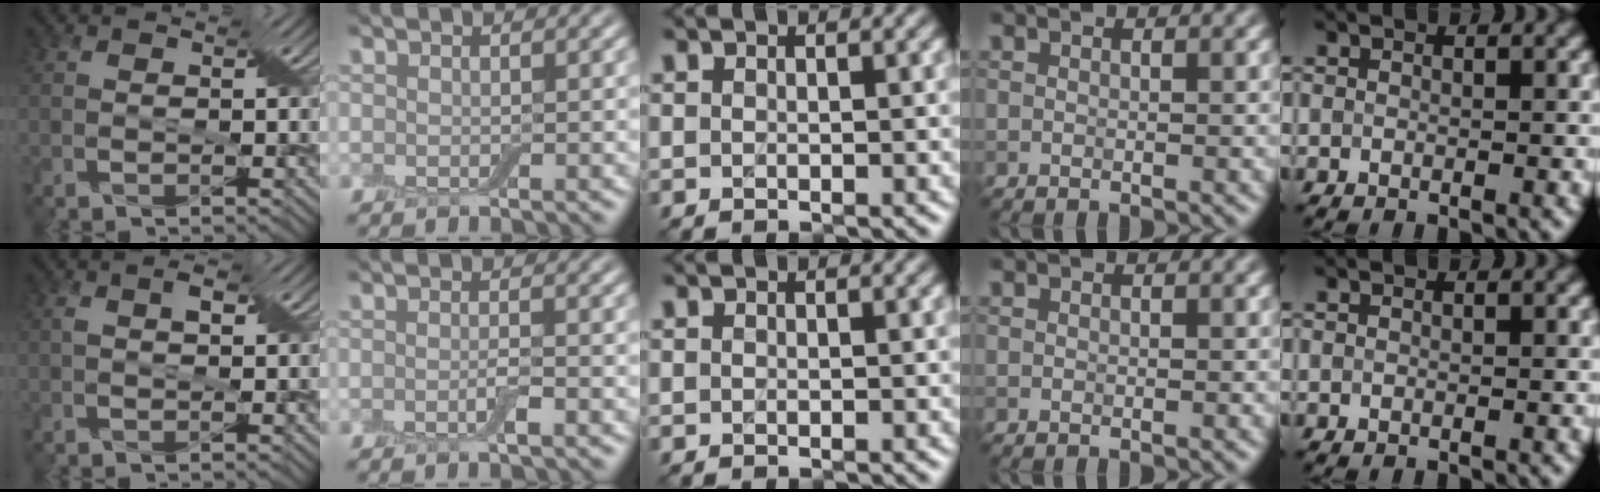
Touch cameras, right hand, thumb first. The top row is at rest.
{"thumb": {"total": 1.7, "force": [0.6, 0.8, 1.4], "torque": [-0.026, 0.004, 0.009]}, "index": {"total": 1.1, "force": [-0.4, 0.1, 1.0], "torque": [-0.020, -0.003, -0.010]}}